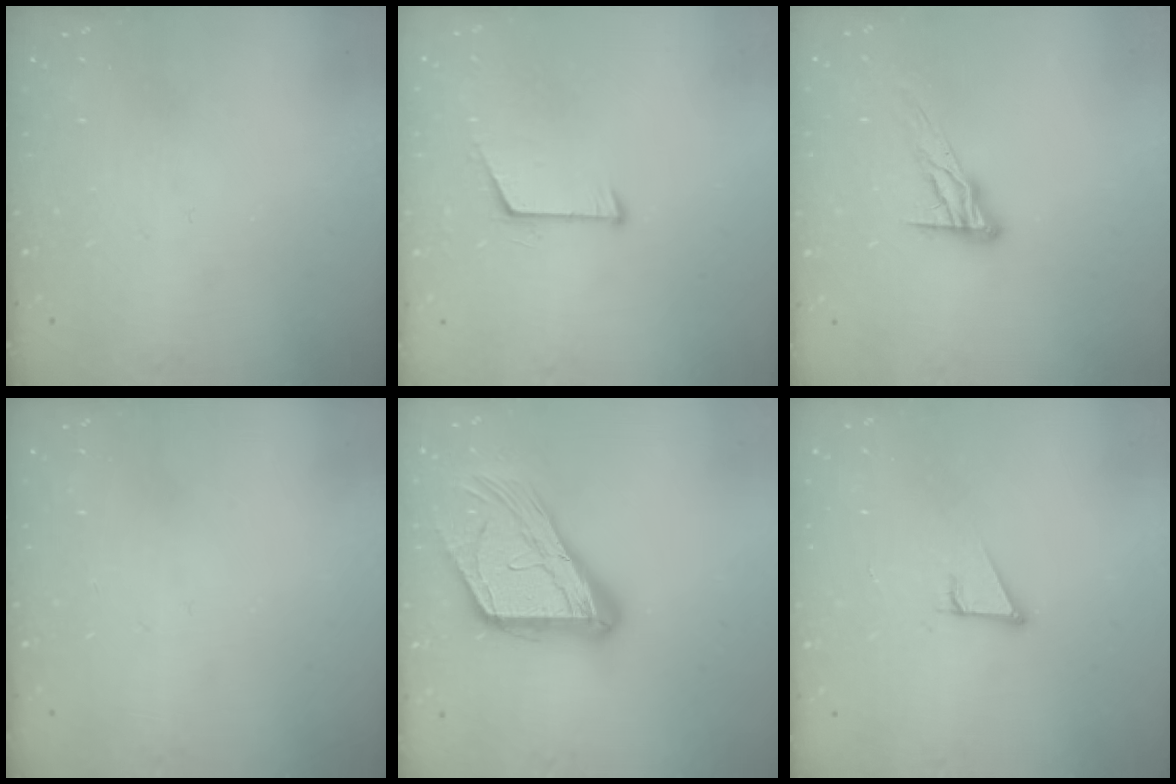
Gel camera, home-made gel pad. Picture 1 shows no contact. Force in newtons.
{"total": 6.4, "press": 6.4, "slide": 0.6}
{"total": 9.5, "press": 9.5, "slide": 0.6}
{"total": 0.0}
{"total": 18.4, "press": 18.3, "slide": 1.6}
{"total": 2.8, "press": 2.8, "slide": 0.1}